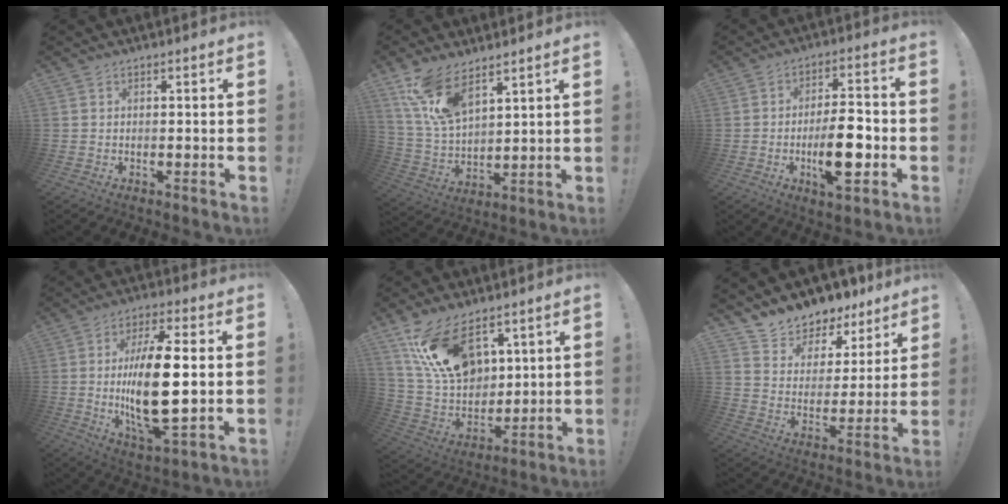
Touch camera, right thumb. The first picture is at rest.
{"total": 12.6, "force": [9.0, 5.2, 7.1], "torque": [-0.159, -0.045, 0.174]}
{"total": 12.8, "force": [-3.6, 4.7, 11.4], "torque": [-0.187, 0.009, -0.062]}
{"total": 19.1, "force": [0.5, 6.2, 18.0], "torque": [-0.345, -0.016, -0.001]}
{"total": 19.4, "force": [10.7, 10.9, 12.1], "torque": [-0.245, -0.057, 0.199]}
{"total": 8.4, "force": [7.5, 3.8, 0.1], "torque": [-0.014, -0.079, 0.138]}